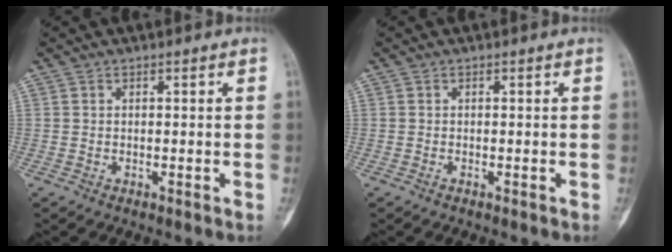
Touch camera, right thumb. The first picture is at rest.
{"total": 0.0}